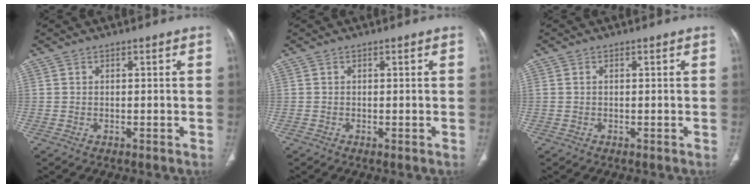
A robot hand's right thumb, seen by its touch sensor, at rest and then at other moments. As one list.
[{"total": 0.0}, {"total": 0.6, "force": [0.0, 0.4, 0.5], "torque": [-0.013, 0.005, 0.004]}]